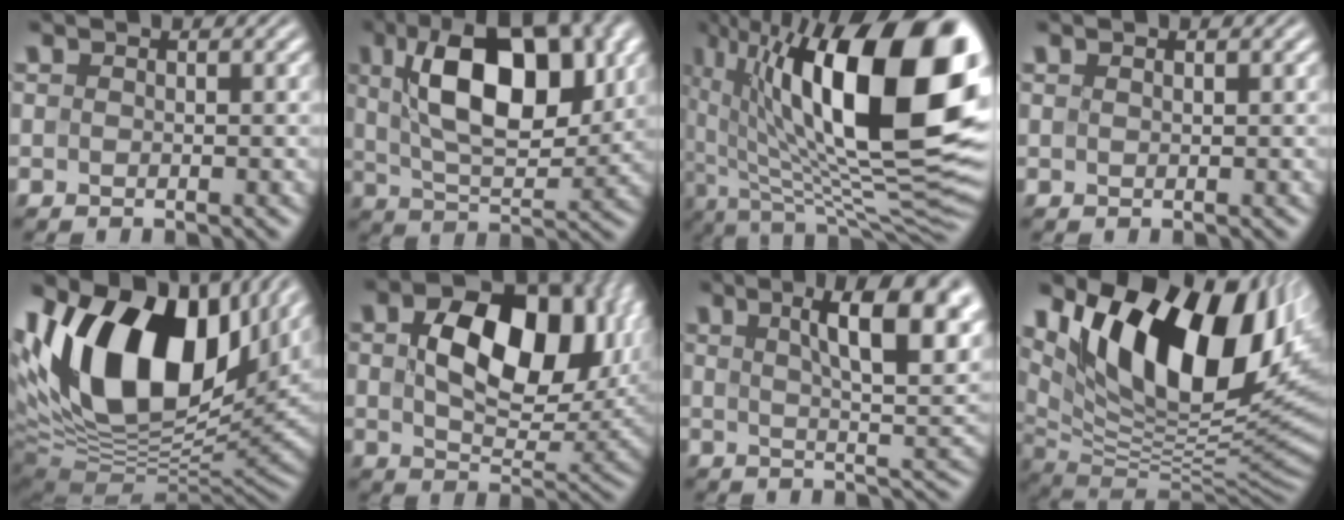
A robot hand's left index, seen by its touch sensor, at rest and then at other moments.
{"total": 11.9, "force": [3.5, 5.7, 9.8], "torque": [-0.146, 0.006, 0.055]}
{"total": 20.2, "force": [6.2, 8.1, 17.4], "torque": [-0.273, 0.025, 0.113]}
{"total": 0.6, "force": [0.4, 0.1, 0.4], "torque": [-0.007, 0.002, 0.008]}
{"total": 17.6, "force": [6.0, 9.9, 13.3], "torque": [-0.226, 0.018, 0.092]}
{"total": 12.6, "force": [2.7, 7.7, 9.6], "torque": [-0.148, -0.004, 0.059]}
{"total": 10.4, "force": [4.6, 3.3, 8.7], "torque": [-0.109, 0.010, 0.067]}
{"total": 16.6, "force": [7.0, 8.5, 12.5], "torque": [-0.194, 0.007, 0.116]}